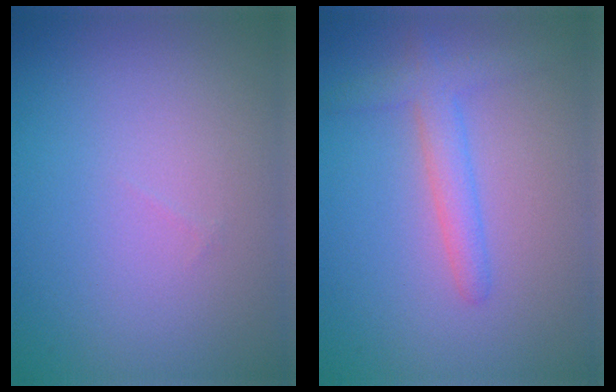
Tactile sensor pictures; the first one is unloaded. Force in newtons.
{"total": 2.6, "press": 2.6, "slide": 0.1}